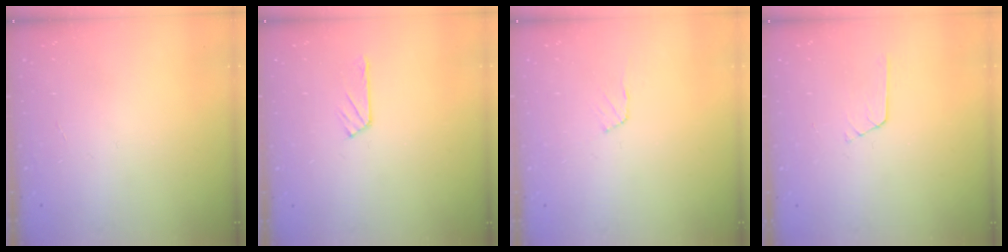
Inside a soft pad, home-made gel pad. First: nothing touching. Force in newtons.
{"total": 5.3, "press": 5.3, "slide": 0.6}
{"total": 4.5, "press": 4.4, "slide": 0.4}
{"total": 4.9, "press": 4.9, "slide": 0.4}